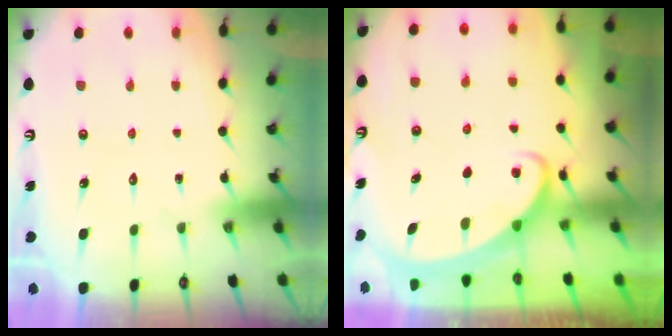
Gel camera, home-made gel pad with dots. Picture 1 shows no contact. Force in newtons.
{"total": 2.2, "press": 2.1, "slide": 0.3}